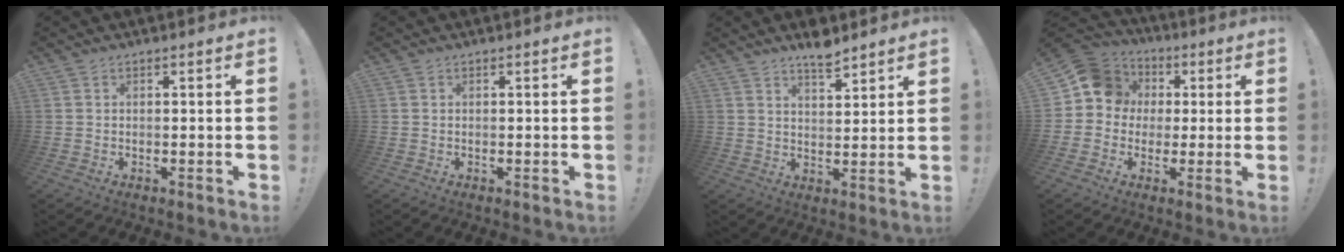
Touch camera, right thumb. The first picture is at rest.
{"total": 0.0}
{"total": 5.9, "force": [5.1, 1.3, 2.6], "torque": [-0.024, -0.040, 0.085]}
{"total": 11.0, "force": [1.7, 10.2, 3.9], "torque": [-0.044, 0.004, 0.039]}